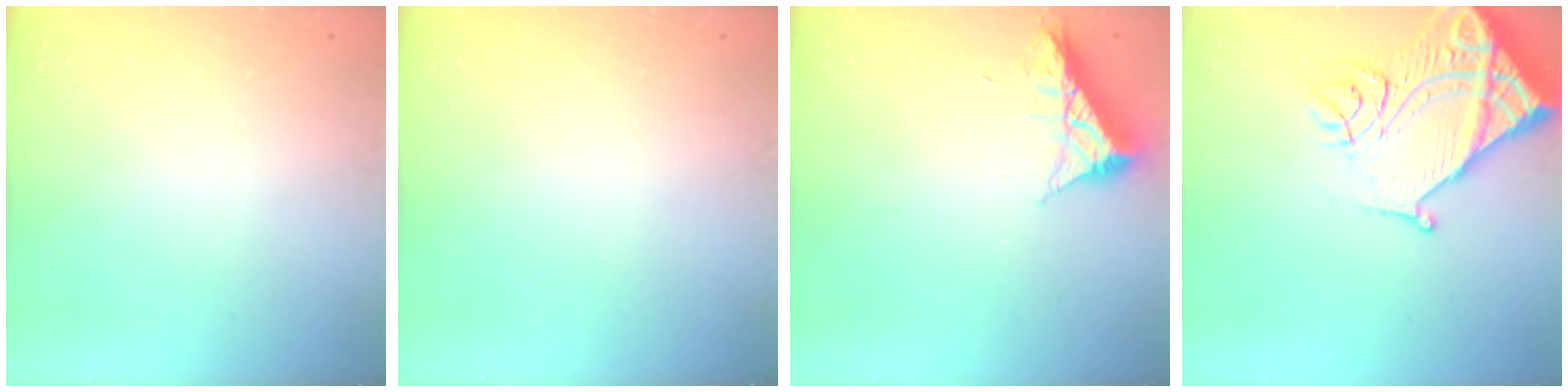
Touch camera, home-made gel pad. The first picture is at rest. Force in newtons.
{"total": 0.0}
{"total": 8.4, "press": 8.4, "slide": 0.4}
{"total": 16.9, "press": 16.8, "slide": 2.1}